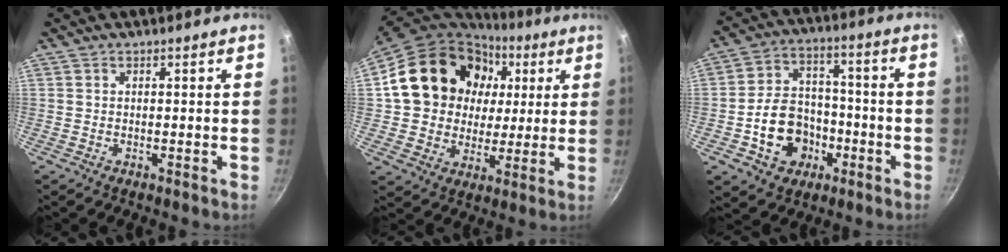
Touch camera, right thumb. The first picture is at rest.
{"total": 21.8, "force": [5.7, 18.0, 10.9], "torque": [-0.173, 0.022, 0.102]}
{"total": 13.7, "force": [-4.4, 11.0, 6.9], "torque": [-0.087, 0.052, -0.065]}